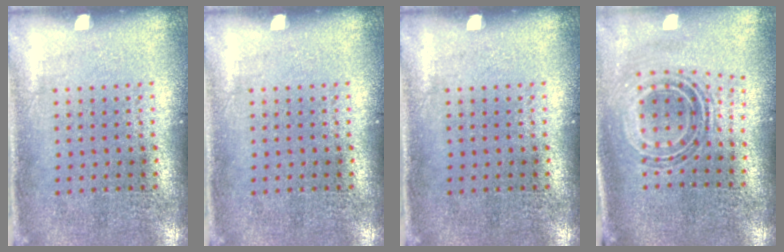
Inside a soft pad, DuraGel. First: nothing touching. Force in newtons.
{"total": 0.0}
{"total": 0.0}
{"total": 0.9, "press": 0.8, "slide": 0.3}